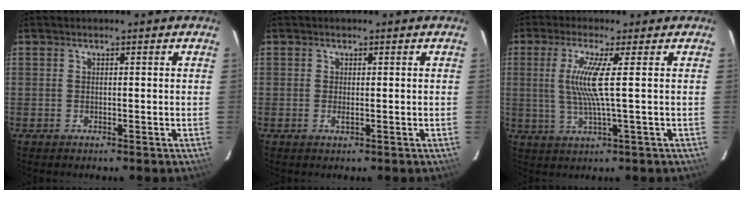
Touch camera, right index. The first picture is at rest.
{"total": 0.8, "force": [-0.1, 0.2, 0.8], "torque": [-0.014, -0.001, -0.002]}
{"total": 7.0, "force": [1.0, -1.1, 6.9], "torque": [-0.135, -0.007, 0.021]}